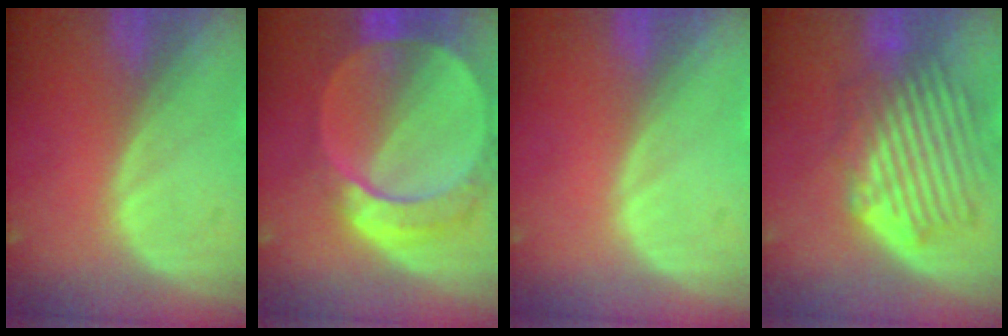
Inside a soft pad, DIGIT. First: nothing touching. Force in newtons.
{"total": 9.6, "press": 8.3, "slide": 4.9}
{"total": 0.0}
{"total": 9.2, "press": 8.3, "slide": 4.0}